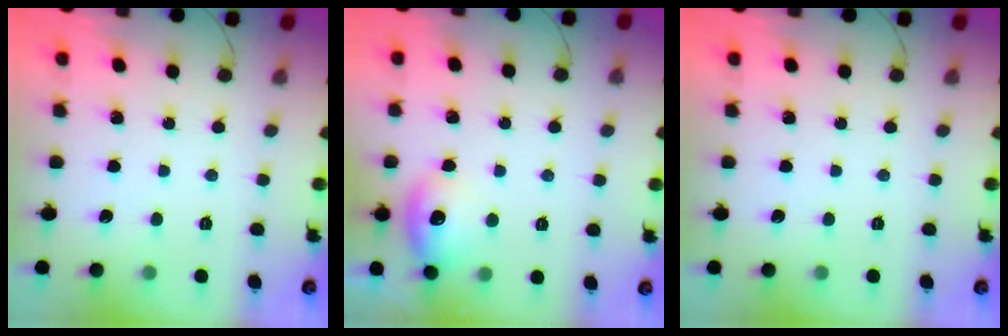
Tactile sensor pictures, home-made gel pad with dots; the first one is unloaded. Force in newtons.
{"total": 9.5, "press": 9.4, "slide": 1.3}
{"total": 0.0}